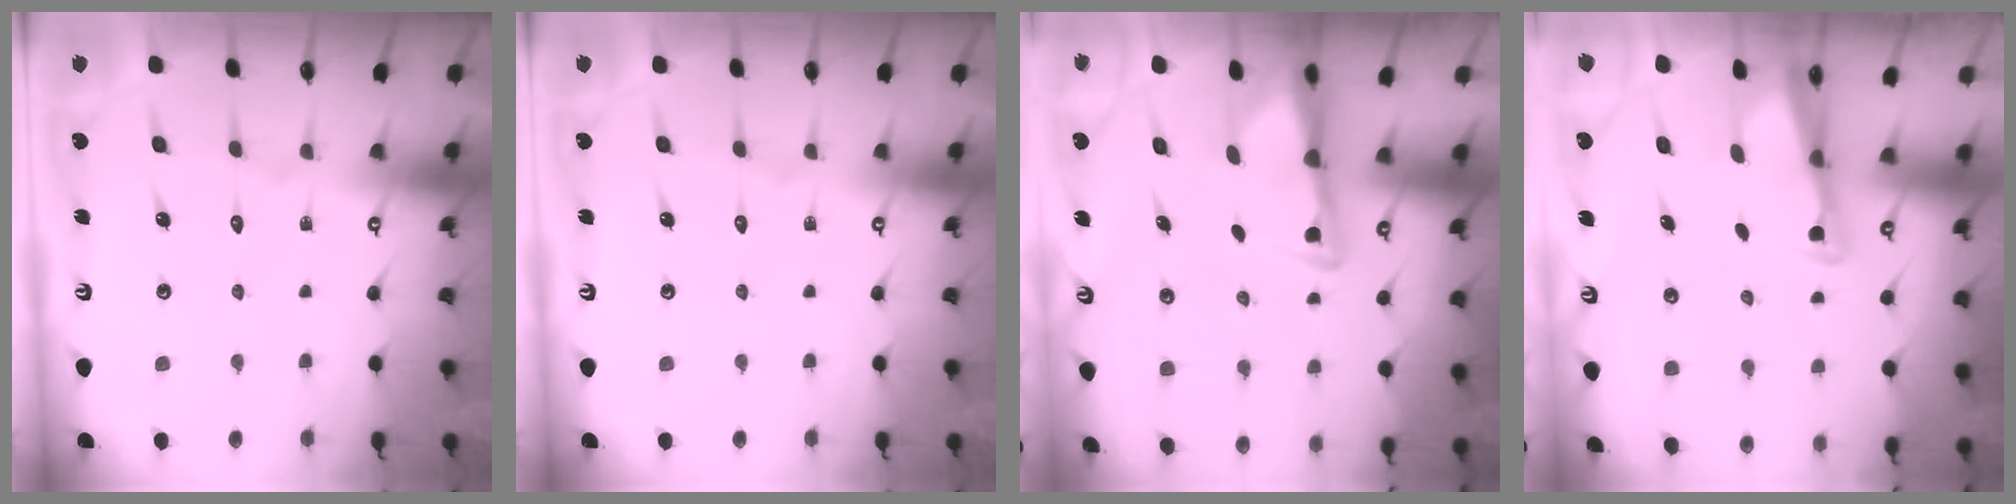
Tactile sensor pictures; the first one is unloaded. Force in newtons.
{"total": 0.0}
{"total": 3.0, "press": 2.9, "slide": 0.6}
{"total": 2.4, "press": 2.4, "slide": 0.5}